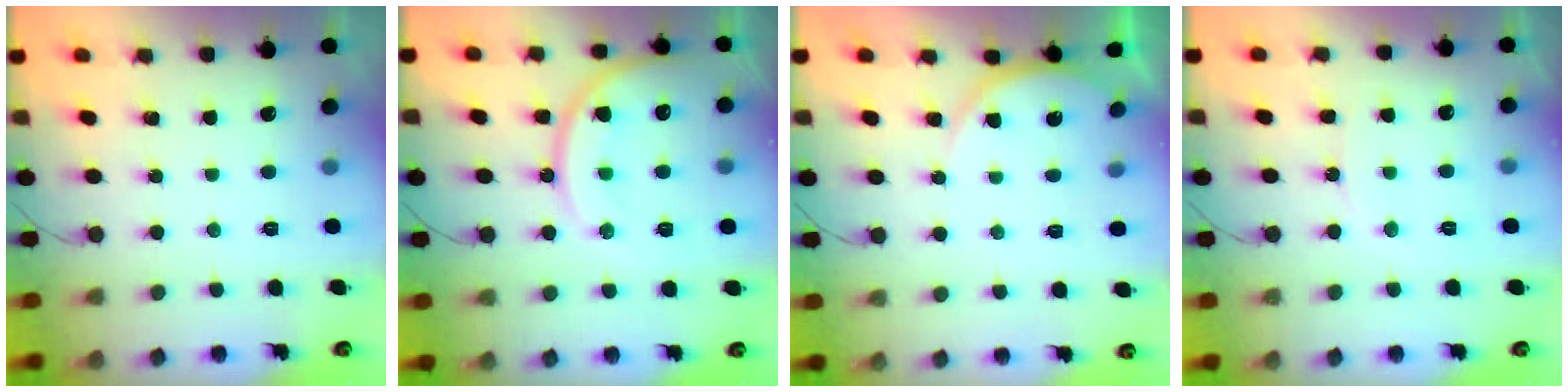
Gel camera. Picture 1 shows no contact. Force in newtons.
{"total": 17.2, "press": 17.1, "slide": 1.8}
{"total": 6.1, "press": 6.1, "slide": 0.7}
{"total": 8.1, "press": 7.7, "slide": 2.5}